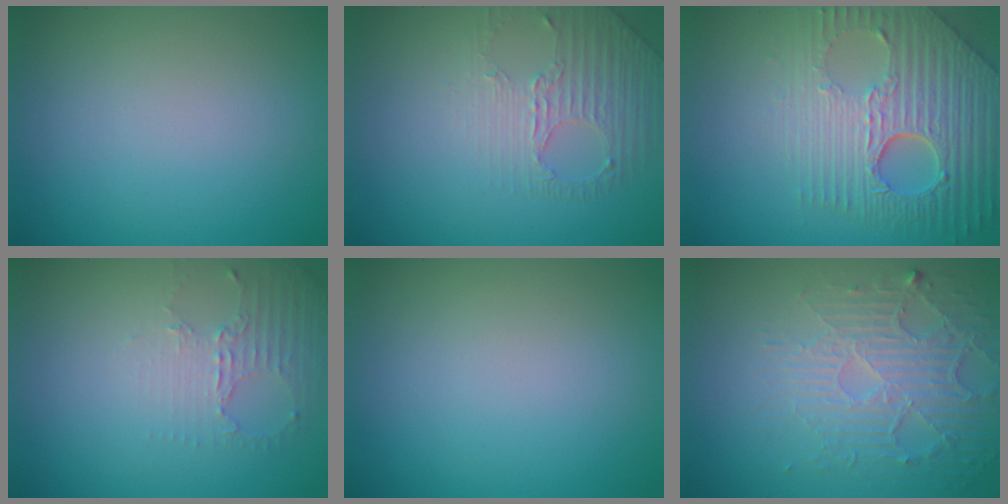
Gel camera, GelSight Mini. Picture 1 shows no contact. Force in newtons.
{"total": 1.8, "press": 1.5, "slide": 1.0}
{"total": 9.0, "press": 6.1, "slide": 6.7}
{"total": 2.3, "press": 1.8, "slide": 1.6}
{"total": 0.0}
{"total": 5.4, "press": 3.6, "slide": 4.0}